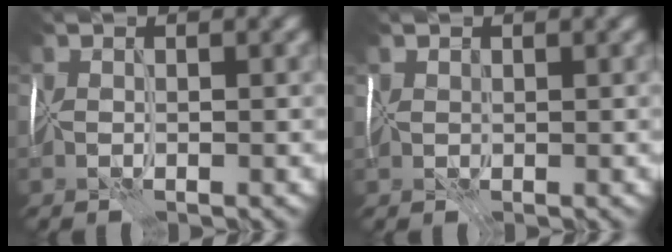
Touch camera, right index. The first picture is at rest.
{"total": 1.2, "force": [0.9, 0.8, 0.2], "torque": [-0.001, 0.005, 0.013]}